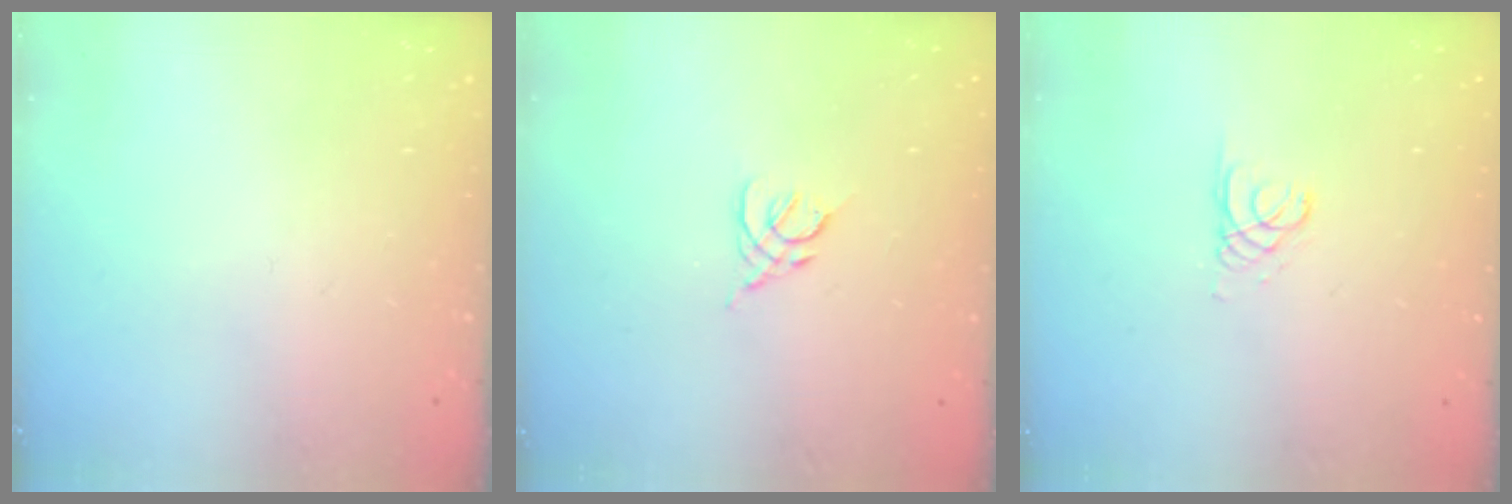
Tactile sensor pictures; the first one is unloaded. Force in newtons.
{"total": 2.8, "press": 2.8, "slide": 0.7}
{"total": 1.1, "press": 1.1, "slide": 0.1}